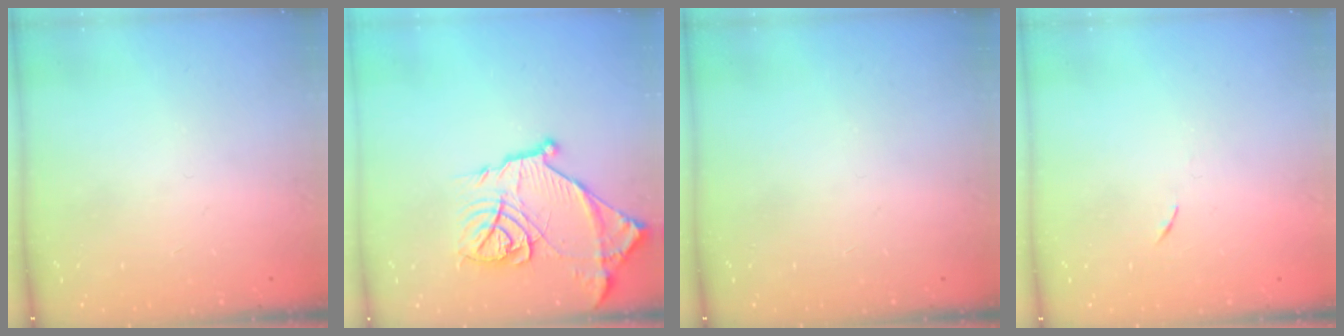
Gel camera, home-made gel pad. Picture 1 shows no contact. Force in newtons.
{"total": 18.2, "press": 18.2, "slide": 1.4}
{"total": 0.0}
{"total": 3.8, "press": 3.7, "slide": 0.7}